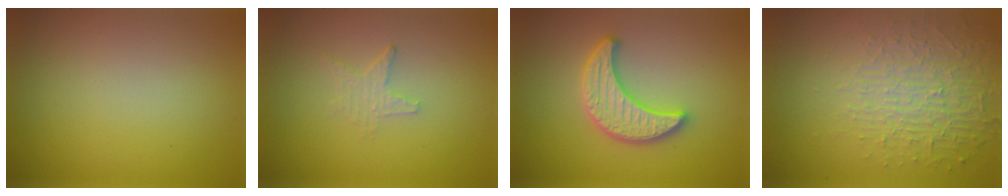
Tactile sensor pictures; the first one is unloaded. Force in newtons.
{"total": 1.5, "press": 1.4, "slide": 0.3}
{"total": 4.8, "press": 4.8, "slide": 0.8}
{"total": 5.0, "press": 3.2, "slide": 3.8}